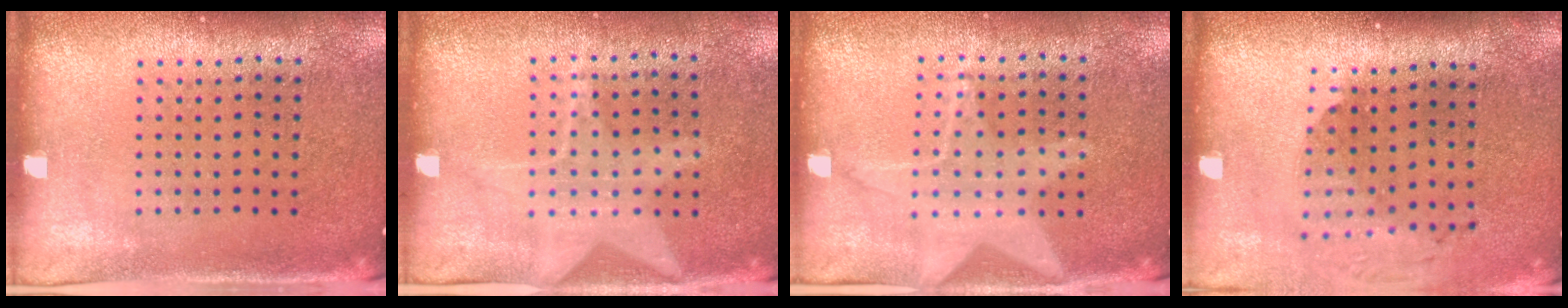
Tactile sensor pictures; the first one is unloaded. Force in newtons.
{"total": 1.2, "press": 1.2, "slide": 0.2}
{"total": 1.3, "press": 1.3, "slide": 0.4}
{"total": 1.9, "press": 1.4, "slide": 1.3}